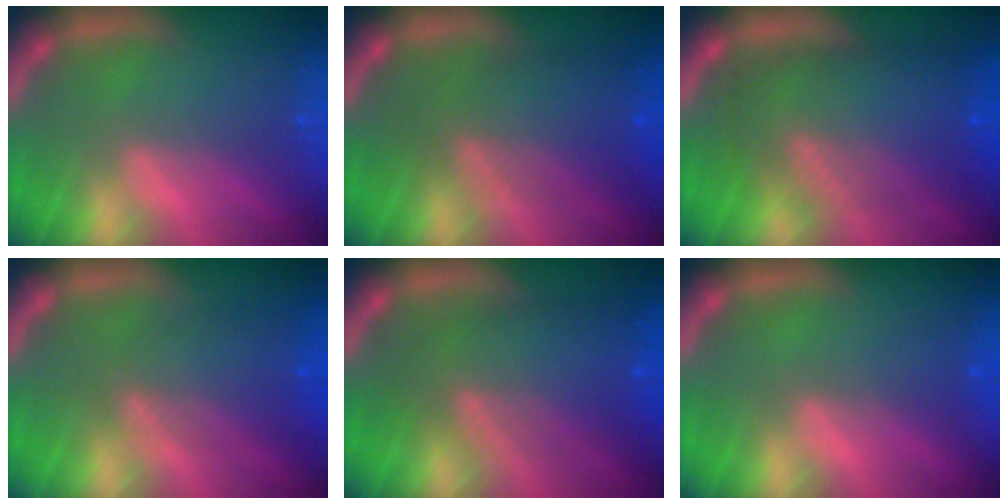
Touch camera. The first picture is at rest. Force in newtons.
{"total": 6.6}
{"total": 9.6}
{"total": 5.1}
{"total": 7.6}
{"total": 1.5}